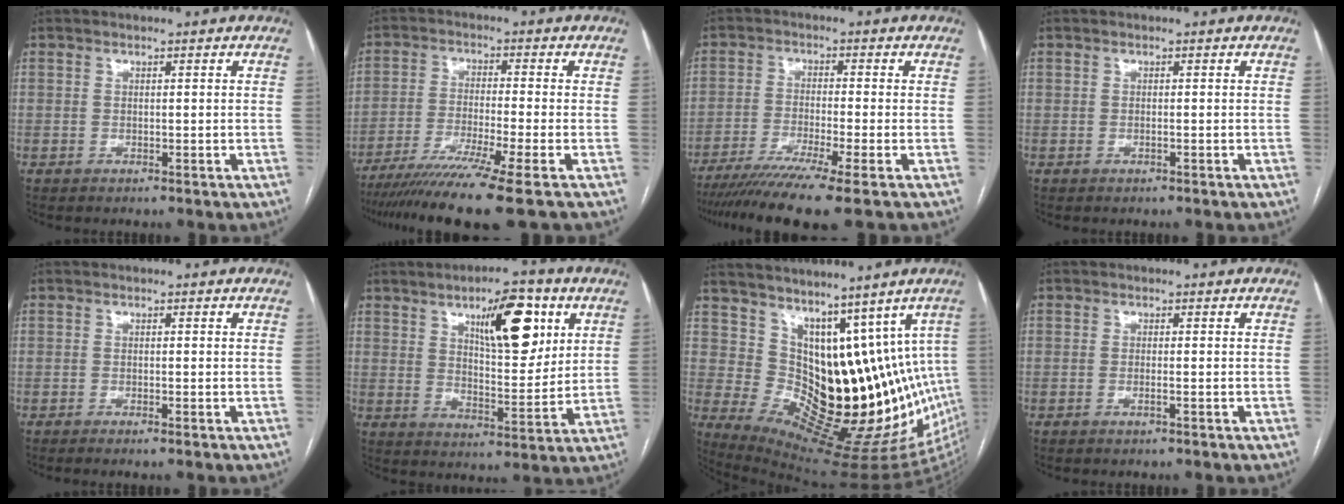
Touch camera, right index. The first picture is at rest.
{"total": 12.2, "force": [-9.1, -2.1, 7.9], "torque": [-0.126, -0.035, -0.146]}
{"total": 10.8, "force": [-8.2, -1.7, 6.8], "torque": [-0.103, -0.026, -0.130]}
{"total": 0.0}
{"total": 0.9, "force": [-0.5, 0.0, 0.7], "torque": [-0.010, 0.002, -0.009]}
{"total": 12.8, "force": [5.8, 4.1, 10.6], "torque": [-0.159, 0.007, 0.093]}
{"total": 16.6, "force": [7.9, 7.7, 12.4], "torque": [-0.167, -0.004, 0.142]}
{"total": 0.8, "force": [-0.3, 0.0, 0.7], "torque": [-0.017, -0.001, -0.005]}